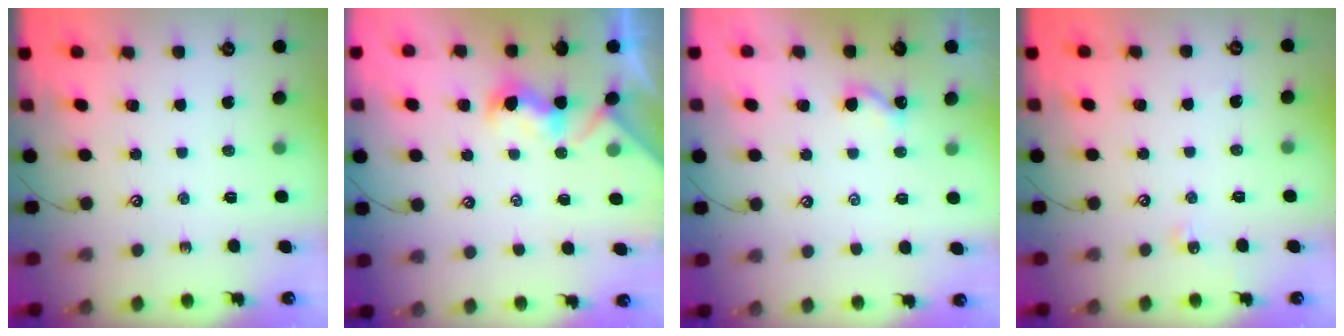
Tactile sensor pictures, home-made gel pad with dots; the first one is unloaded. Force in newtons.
{"total": 2.3, "press": 2.2, "slide": 0.8}
{"total": 3.7, "press": 3.7, "slide": 0.2}
{"total": 3.2, "press": 3.2, "slide": 0.5}